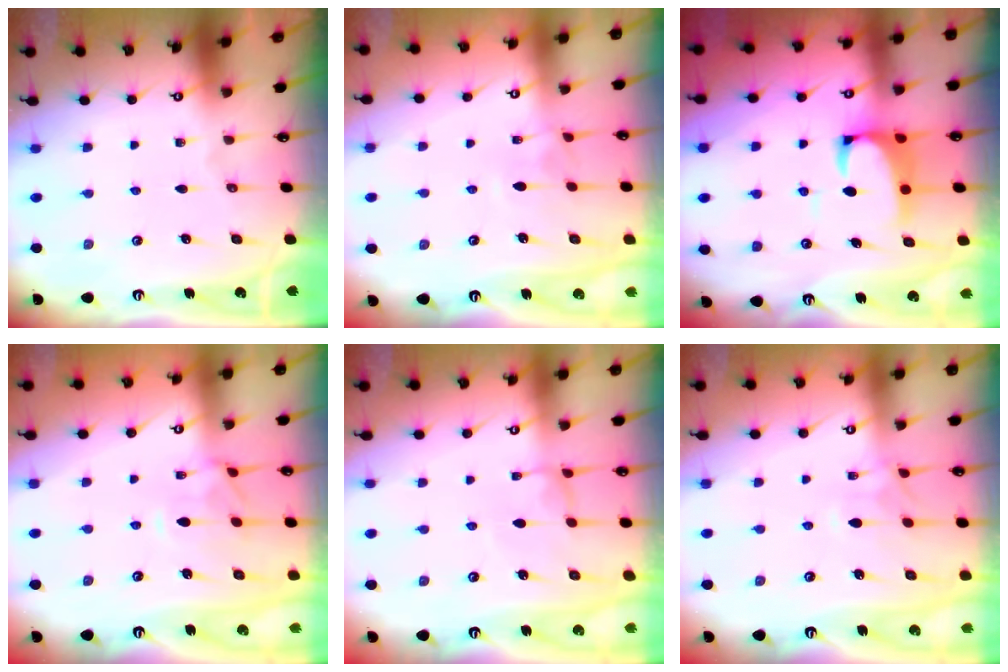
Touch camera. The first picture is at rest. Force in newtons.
{"total": 2.7, "press": 2.7, "slide": 0.4}
{"total": 3.6, "press": 3.4, "slide": 1.0}
{"total": 1.8, "press": 1.5, "slide": 1.0}
{"total": 0.7, "press": 0.5, "slide": 0.5}
{"total": 1.3, "press": 1.0, "slide": 0.8}